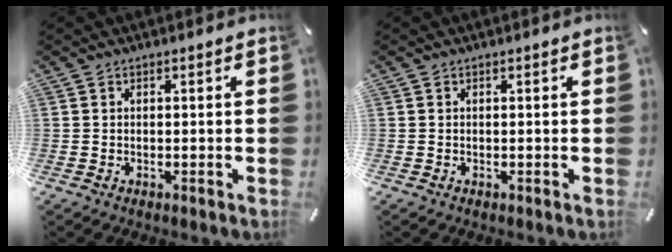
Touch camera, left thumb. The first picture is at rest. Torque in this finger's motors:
{"motor_torque": [0.00, 0.00, 0.00, -0.01, 0.00]}